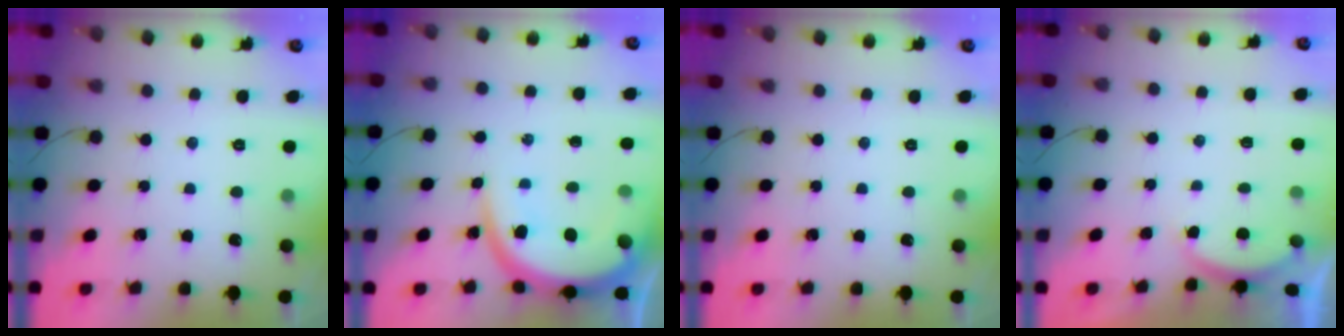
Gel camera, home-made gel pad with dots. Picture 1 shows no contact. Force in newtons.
{"total": 12.0, "press": 12.0, "slide": 1.2}
{"total": 0.0}
{"total": 1.7, "press": 1.6, "slide": 0.6}